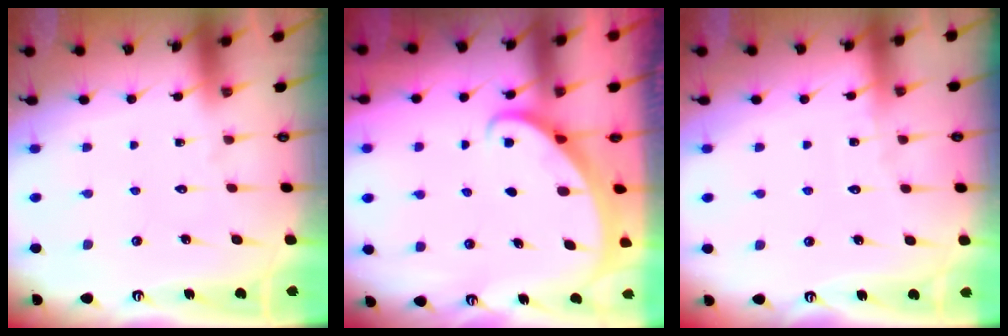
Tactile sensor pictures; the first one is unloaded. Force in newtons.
{"total": 1.7, "press": 1.6, "slide": 0.0}
{"total": 3.3, "press": 3.3, "slide": 0.3}